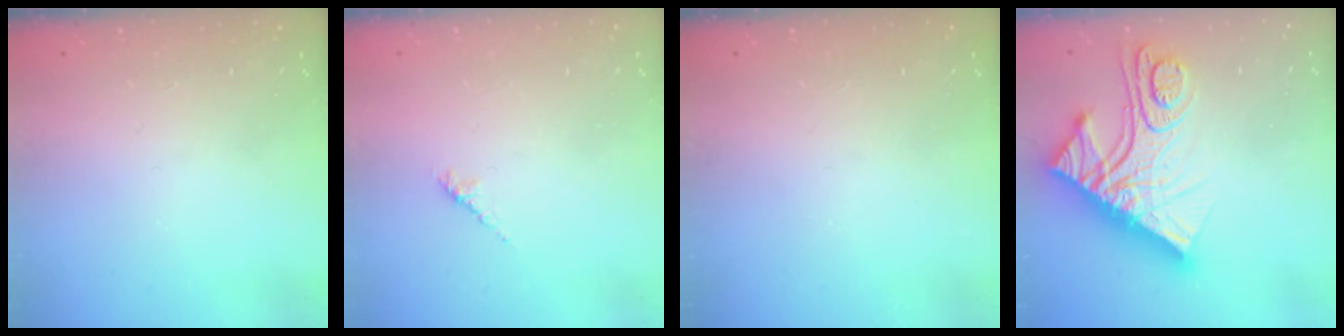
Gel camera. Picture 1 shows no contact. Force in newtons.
{"total": 2.6, "press": 2.4, "slide": 0.7}
{"total": 0.0}
{"total": 21.9, "press": 21.8, "slide": 1.9}